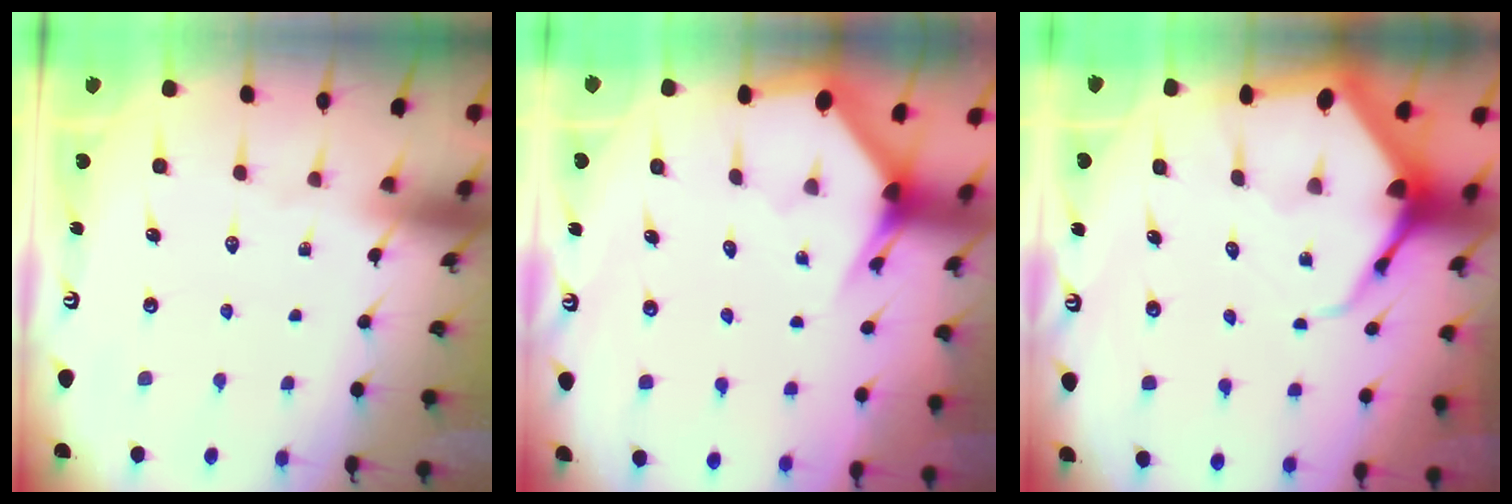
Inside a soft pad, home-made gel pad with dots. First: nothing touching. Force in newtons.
{"total": 3.0, "press": 3.0, "slide": 0.1}
{"total": 7.3, "press": 7.3, "slide": 0.8}